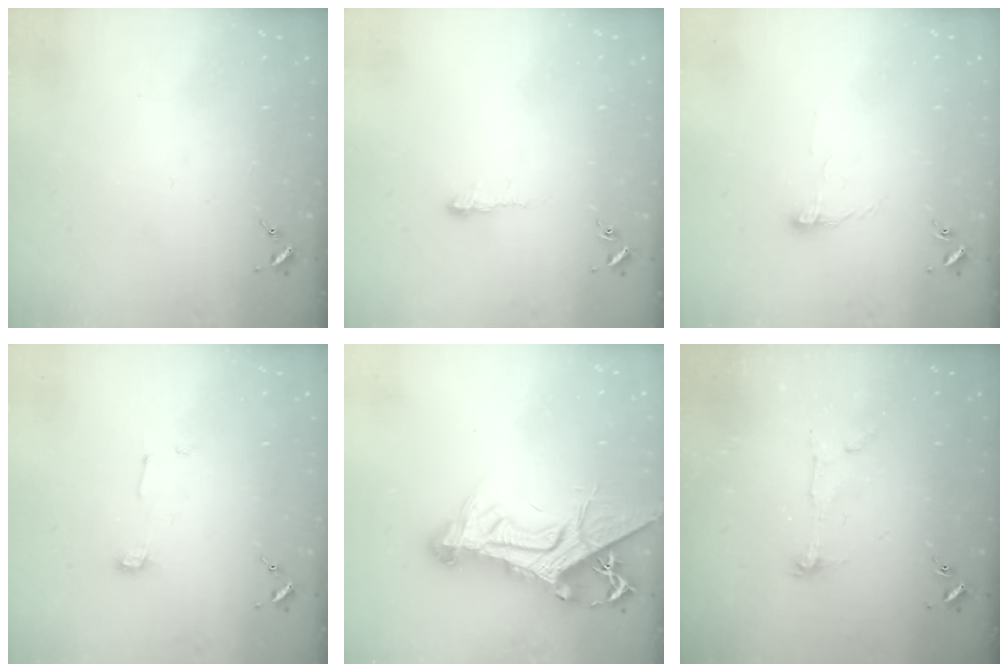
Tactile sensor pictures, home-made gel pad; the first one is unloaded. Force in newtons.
{"total": 3.6, "press": 3.5, "slide": 0.5}
{"total": 7.0, "press": 7.0, "slide": 0.6}
{"total": 4.9, "press": 4.9, "slide": 0.2}
{"total": 18.9, "press": 18.8, "slide": 2.1}
{"total": 6.1, "press": 6.1, "slide": 0.4}